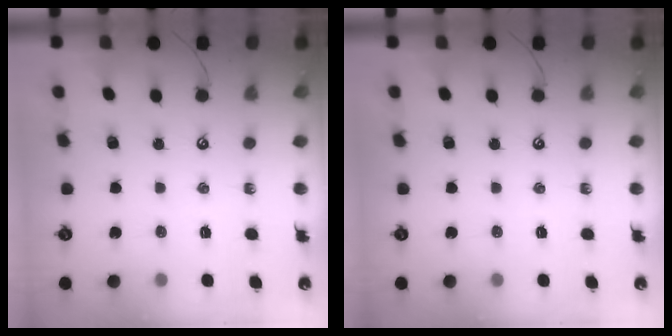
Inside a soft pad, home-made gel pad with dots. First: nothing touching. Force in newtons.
{"total": 0.0}